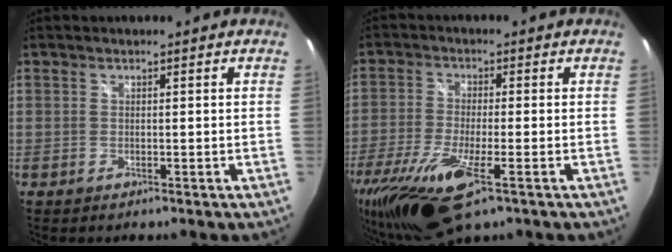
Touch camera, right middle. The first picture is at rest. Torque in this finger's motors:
{"motor_torque": [1.10, -1.04, 0.42, 0.13]}